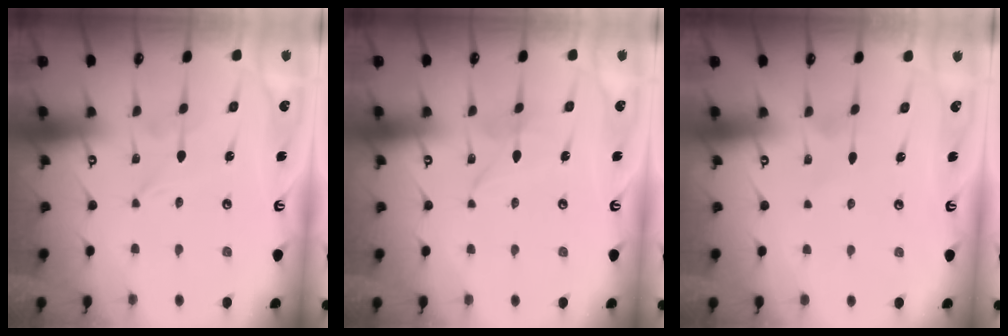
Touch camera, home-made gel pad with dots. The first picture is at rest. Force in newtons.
{"total": 2.6, "press": 2.6, "slide": 0.3}
{"total": 2.8, "press": 2.8, "slide": 0.4}